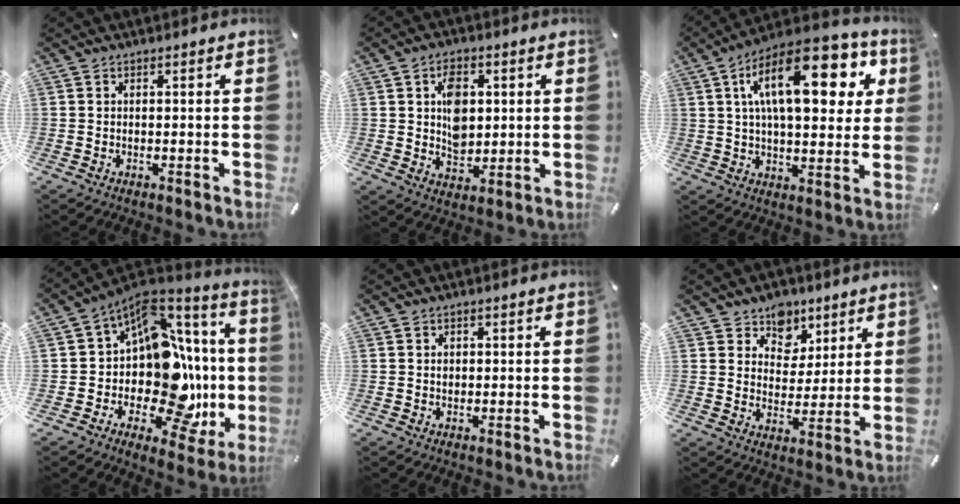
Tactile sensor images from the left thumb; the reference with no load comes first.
{"total": 8.1, "force": [1.5, 6.1, 5.2], "torque": [-0.068, -0.001, 0.025]}
{"total": 22.4, "force": [8.1, 10.2, 18.2], "torque": [-0.288, -0.017, 0.126]}
{"total": 18.2, "force": [-1.9, 11.8, 13.8], "torque": [-0.182, -0.066, -0.013]}
{"total": 0.8, "force": [0.1, 0.7, 0.4], "torque": [-0.008, 0.001, 0.003]}
{"total": 8.1, "force": [4.8, 6.5, 0.2], "torque": [-0.003, -0.040, 0.089]}